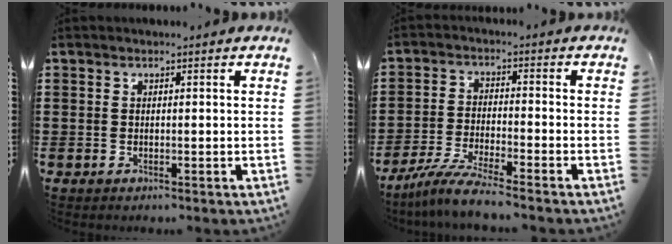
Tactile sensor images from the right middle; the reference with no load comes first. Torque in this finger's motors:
{"motor_torque": [1.23, -0.91, 0.21, 0.08]}